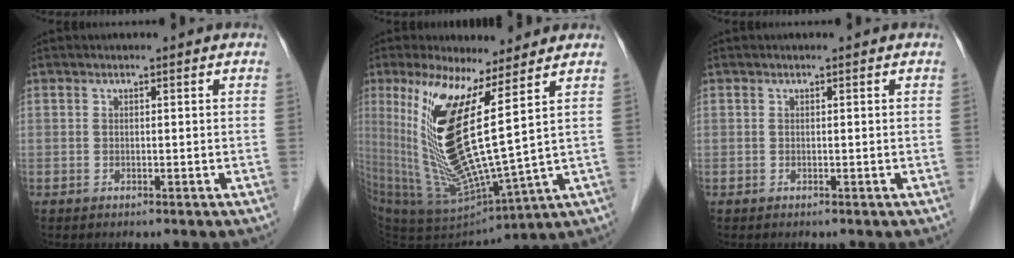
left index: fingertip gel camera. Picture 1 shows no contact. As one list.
[{"total": 16.0, "force": [5.0, 1.4, 15.2], "torque": [-0.310, -0.029, 0.104]}, {"total": 0.0}]